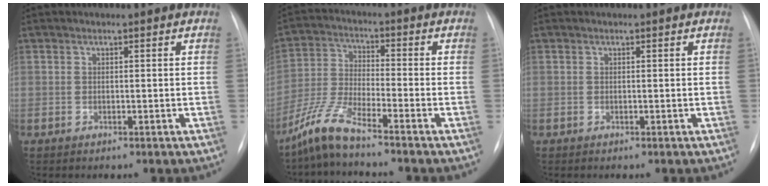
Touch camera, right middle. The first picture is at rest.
{"total": 7.0, "force": [-5.9, -0.3, 3.7], "torque": [-0.088, -0.015, -0.126]}
{"total": 0.0}